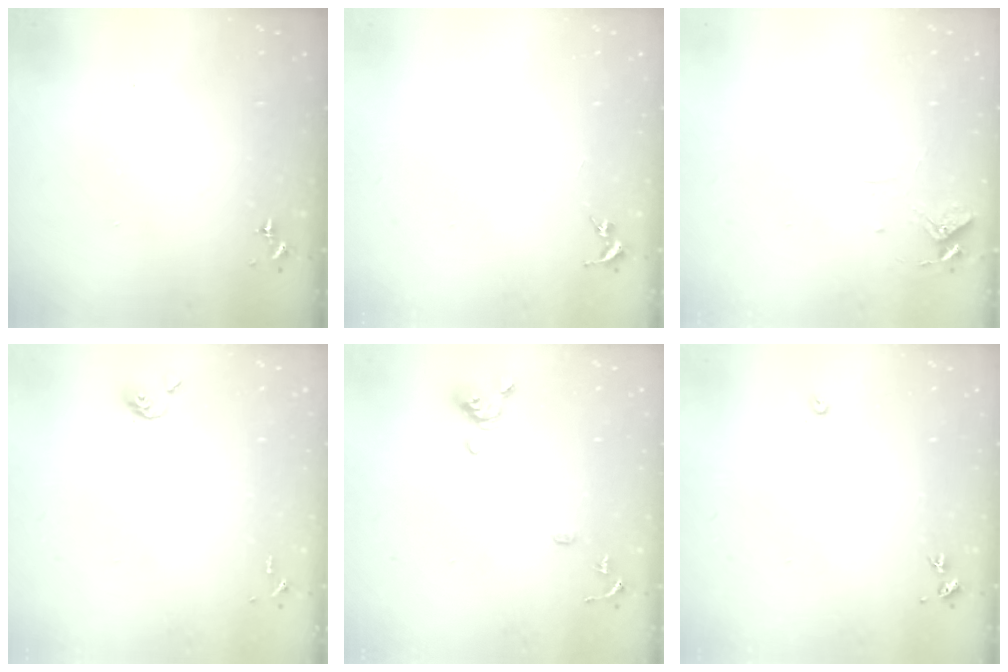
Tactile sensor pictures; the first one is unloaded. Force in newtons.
{"total": 0.0}
{"total": 6.2, "press": 6.2, "slide": 0.5}
{"total": 3.8, "press": 3.7, "slide": 0.8}
{"total": 9.8, "press": 9.7, "slide": 1.4}
{"total": 2.4, "press": 2.4, "slide": 0.3}